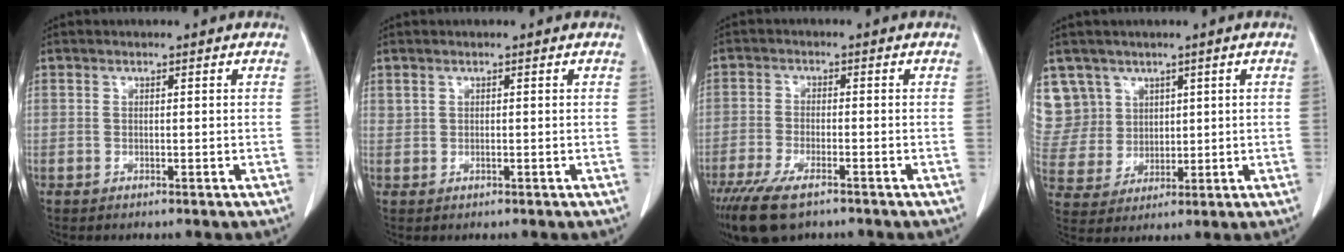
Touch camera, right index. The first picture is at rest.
{"total": 0.6, "force": [0.4, 0.3, 0.3], "torque": [-0.003, 0.001, 0.009]}
{"total": 8.9, "force": [-6.2, 2.7, 5.8], "torque": [-0.104, -0.019, -0.104]}
{"total": 9.7, "force": [5.4, 8.0, 0.1], "torque": [-0.013, 0.029, 0.126]}